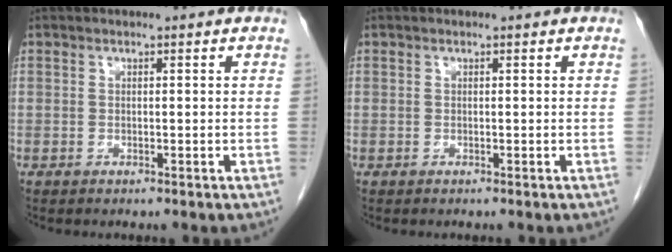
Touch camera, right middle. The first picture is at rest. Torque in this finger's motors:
{"motor_torque": [0.00, 0.00, 0.00, -0.01]}